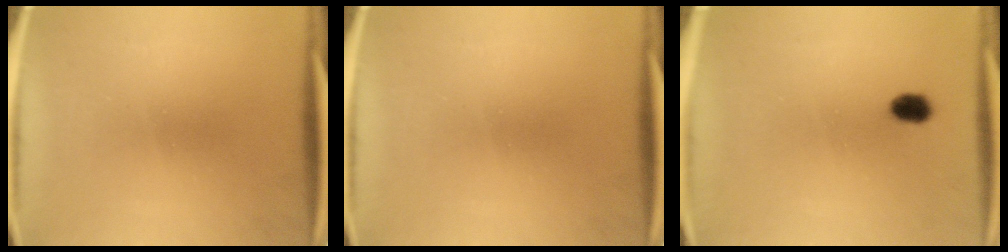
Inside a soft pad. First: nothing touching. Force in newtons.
{"total": 0.0}
{"total": 2.6}